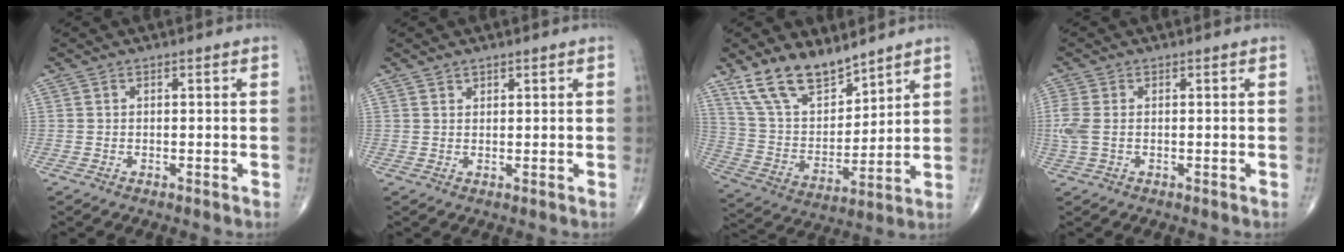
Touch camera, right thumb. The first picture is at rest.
{"total": 1.0, "force": [0.9, 0.5, 0.1], "torque": [0.009, -0.006, 0.011]}
{"total": 14.3, "force": [10.8, 6.3, 7.0], "torque": [-0.102, -0.058, 0.217]}
{"total": 4.0, "force": [-0.1, 2.4, 3.2], "torque": [-0.105, 0.003, -0.002]}